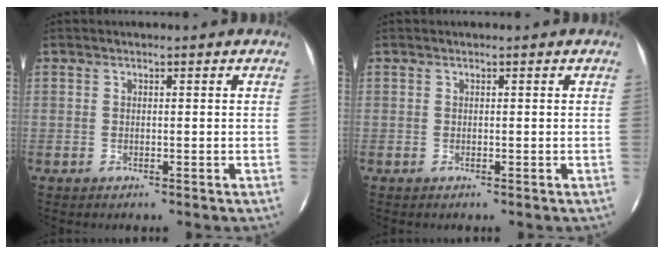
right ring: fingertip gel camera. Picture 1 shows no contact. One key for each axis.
{"total": 0.0}